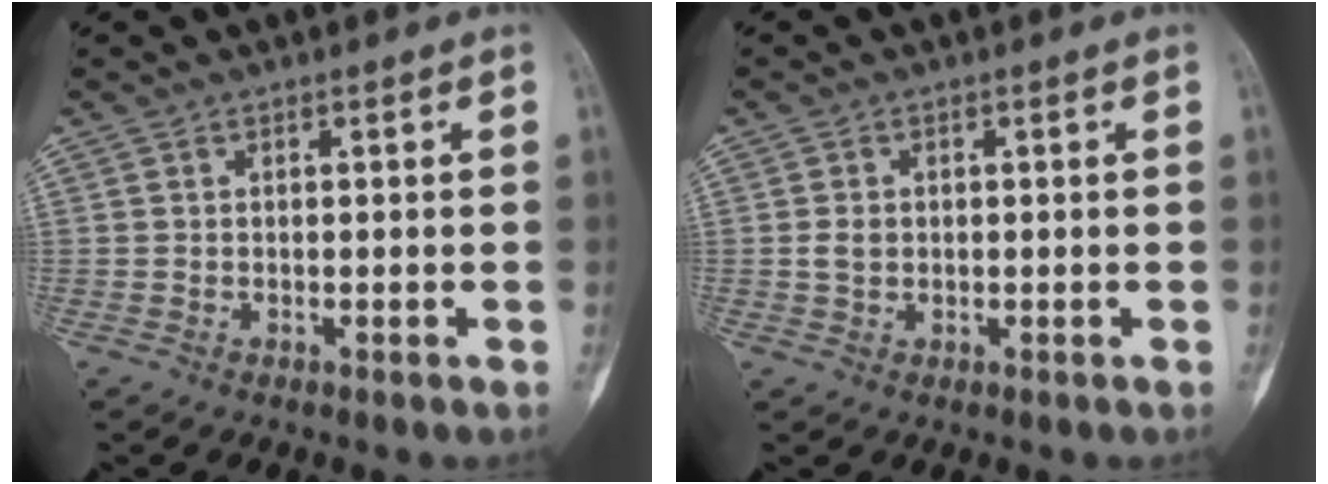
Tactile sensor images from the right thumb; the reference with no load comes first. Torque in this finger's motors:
{"motor_torque": [0.47, 0.61, 0.35, -0.24, 0.04]}